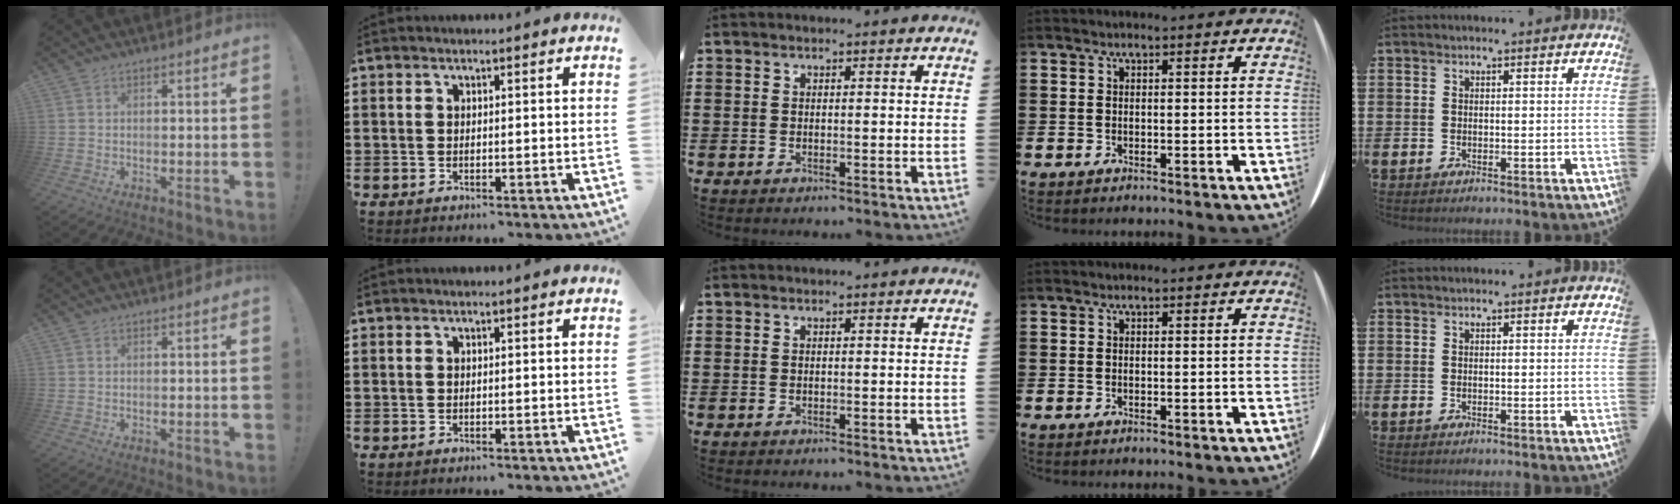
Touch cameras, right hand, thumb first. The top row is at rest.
{}